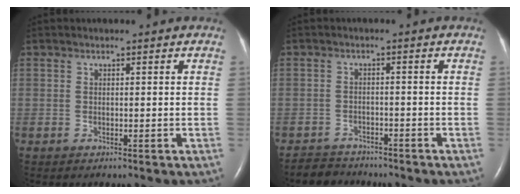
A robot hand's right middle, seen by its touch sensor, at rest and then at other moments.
{"total": 3.7, "force": [-3.5, 1.0, -0.3], "torque": [-0.001, -0.010, -0.059]}